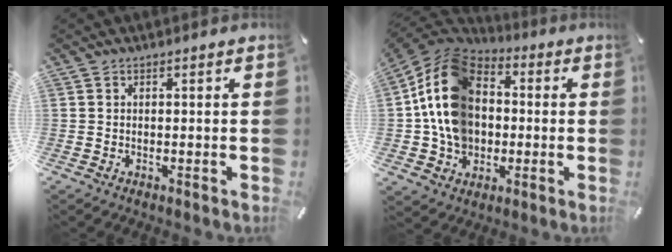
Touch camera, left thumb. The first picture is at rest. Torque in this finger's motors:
{"motor_torque": [2.66, 2.34, 2.28, -0.26, 0.78]}